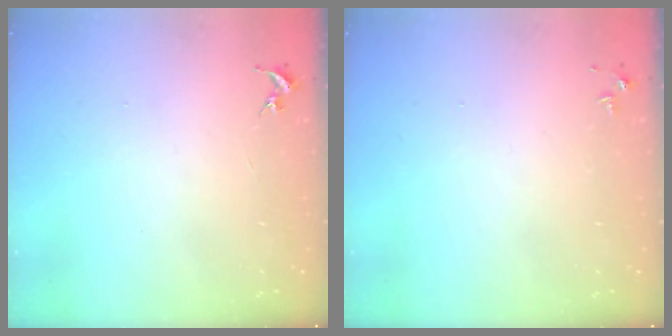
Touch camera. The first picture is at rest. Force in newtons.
{"total": 3.0, "press": 3.0, "slide": 0.5}